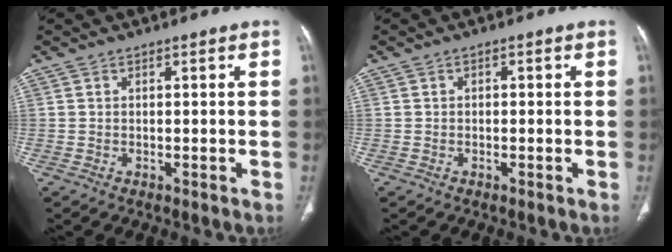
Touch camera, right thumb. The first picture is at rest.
{"total": 0.6, "force": [-0.1, 0.4, 0.4], "torque": [-0.003, 0.002, -0.004]}